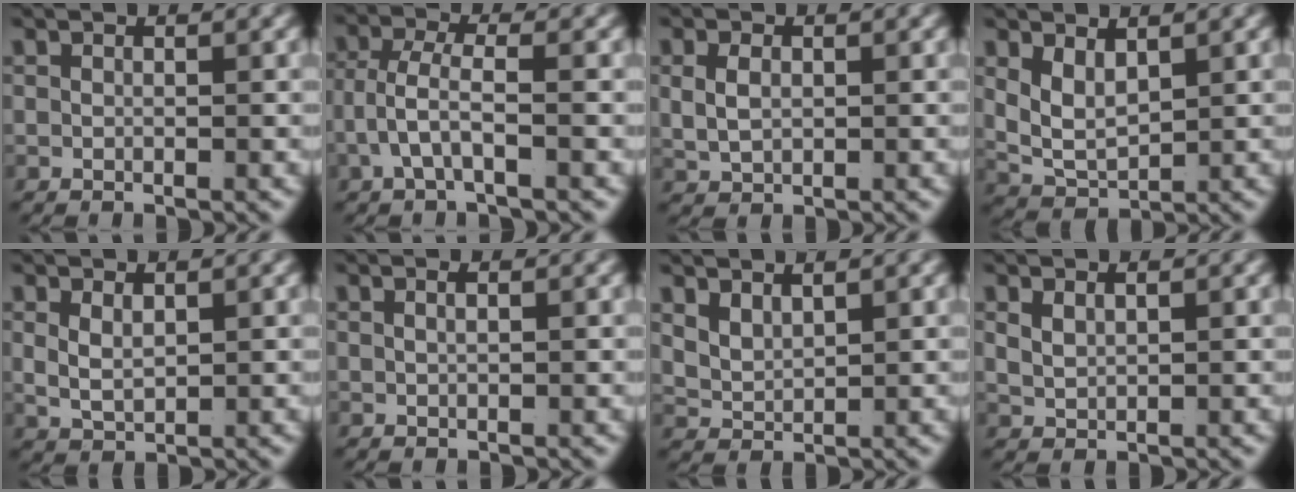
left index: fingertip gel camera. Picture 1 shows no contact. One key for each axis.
{"total": 3.3, "fx": -1.2, "fy": 1.6, "fz": 2.6, "tx": -0.061, "ty": -0.019, "tz": -0.013}
{"total": 2.7, "fx": 0.5, "fy": 2.1, "fz": 1.7, "tx": -0.038, "ty": -0.006, "tz": 0.021}
{"total": 5.4, "fx": 0.7, "fy": 4.3, "fz": 3.2, "tx": -0.087, "ty": -0.025, "tz": 0.021}
{"total": 2.6, "fx": 0.4, "fy": 1.9, "fz": 1.8, "tx": -0.045, "ty": -0.017, "tz": 0.023}
{"total": 0.6, "fx": 0.2, "fy": -0.3, "fz": 0.5, "tx": -0.006, "ty": -0.003, "tz": 0.009}
{"total": 2.6, "fx": 1.2, "fy": 2.0, "fz": 1.3, "tx": -0.043, "ty": -0.014, "tz": 0.033}
{"total": 1.3, "fx": 0.8, "fy": 0.7, "fz": 0.8, "tx": -0.021, "ty": -0.007, "tz": 0.029}